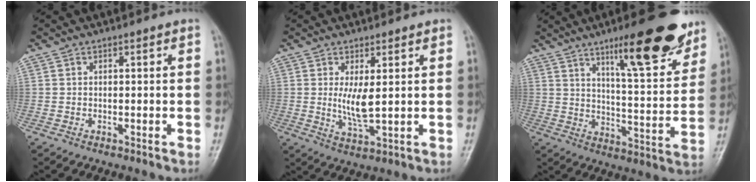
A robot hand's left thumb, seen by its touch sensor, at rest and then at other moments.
{"total": 5.0, "force": [0.8, 1.5, 4.7], "torque": [-0.092, -0.020, 0.022]}
{"total": 18.7, "force": [11.9, 4.3, 13.8], "torque": [-0.159, -0.062, 0.180]}